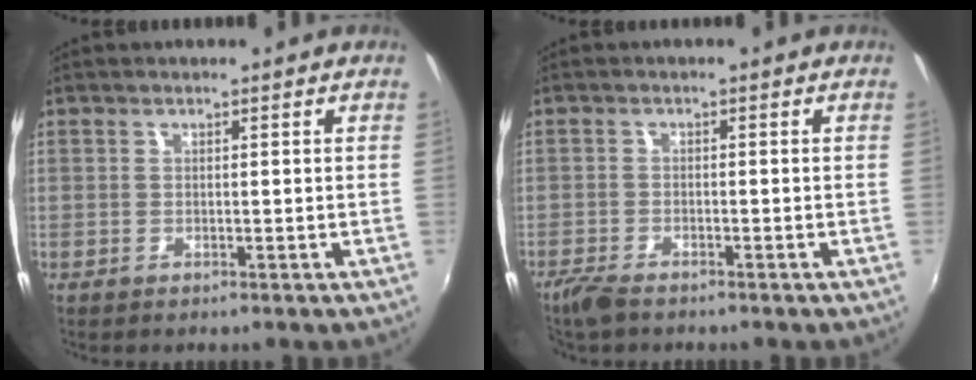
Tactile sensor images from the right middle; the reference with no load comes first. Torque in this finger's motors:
{"motor_torque": [0.65, -0.67, 0.29, 0.05]}